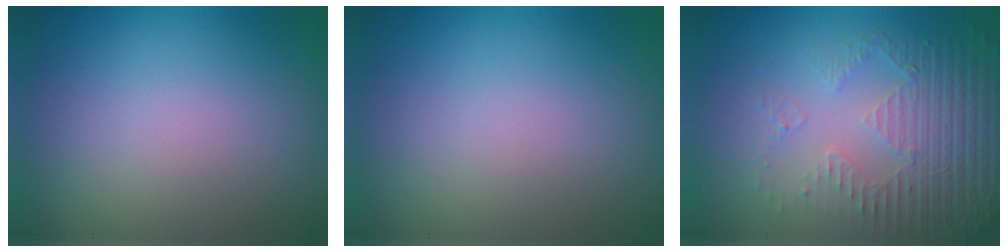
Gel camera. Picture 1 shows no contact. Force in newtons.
{"total": 0.0}
{"total": 5.4, "press": 3.6, "slide": 4.0}